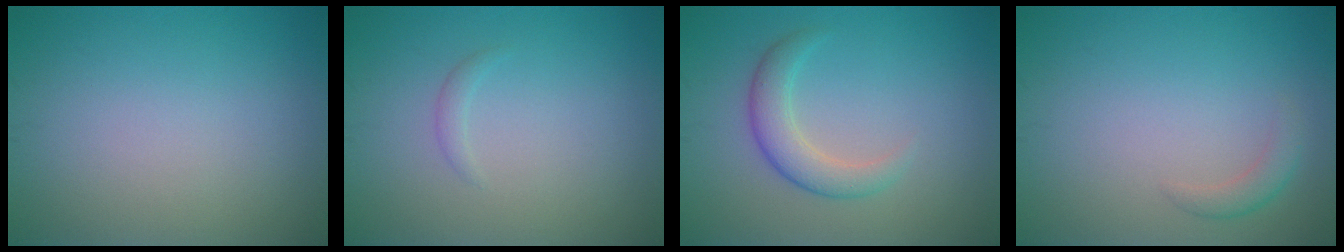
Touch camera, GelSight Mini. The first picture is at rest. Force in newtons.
{"total": 0.7, "press": 0.7, "slide": 0.1}
{"total": 3.0, "press": 3.0, "slide": 0.1}
{"total": 1.4, "press": 1.4, "slide": 0.1}